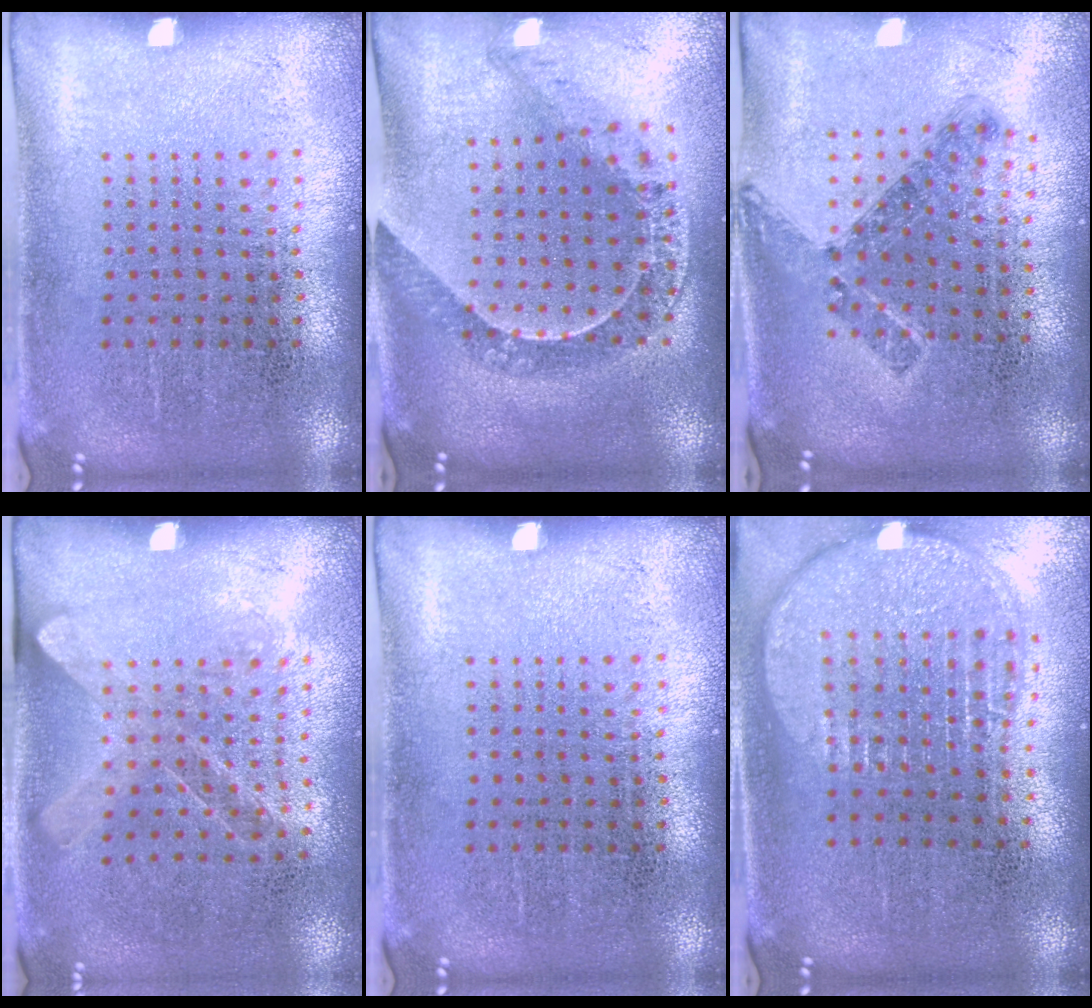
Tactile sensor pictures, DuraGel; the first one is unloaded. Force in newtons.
{"total": 1.1, "press": 1.1, "slide": 0.2}
{"total": 0.8, "press": 0.8, "slide": 0.2}
{"total": 1.3, "press": 1.0, "slide": 0.8}
{"total": 0.0}
{"total": 2.0, "press": 1.6, "slide": 1.1}